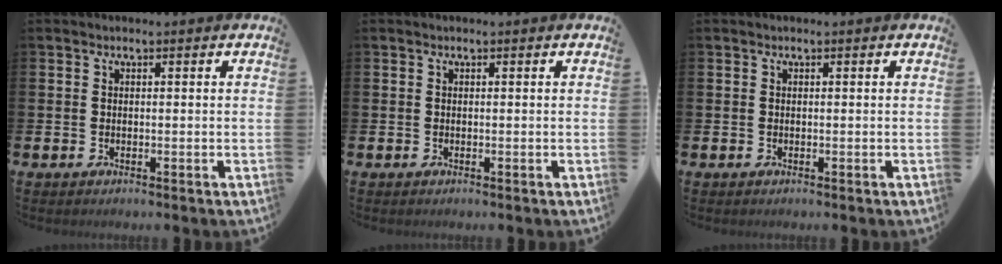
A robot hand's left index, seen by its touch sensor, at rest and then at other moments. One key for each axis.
{"total": 0.0}
{"total": 0.0}